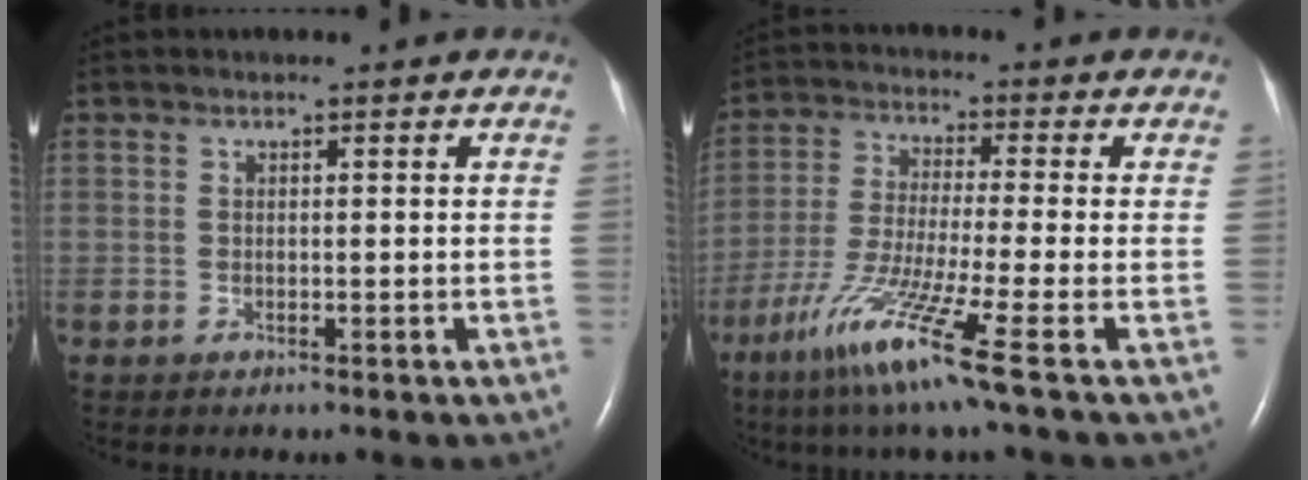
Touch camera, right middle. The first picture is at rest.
{"total": 12.1, "force": [-6.5, -1.4, 10.1], "torque": [-0.203, -0.043, -0.124]}